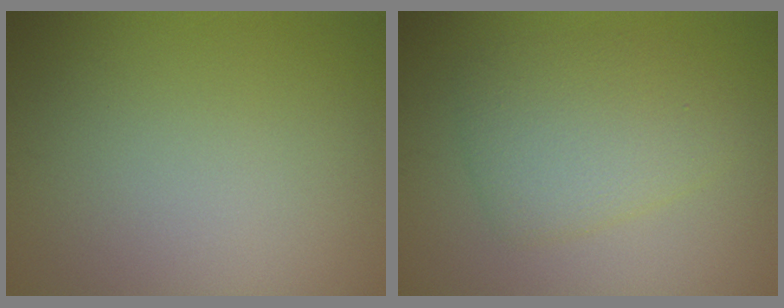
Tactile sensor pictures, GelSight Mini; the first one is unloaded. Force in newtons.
{"total": 4.1, "press": 4.1, "slide": 0.1}